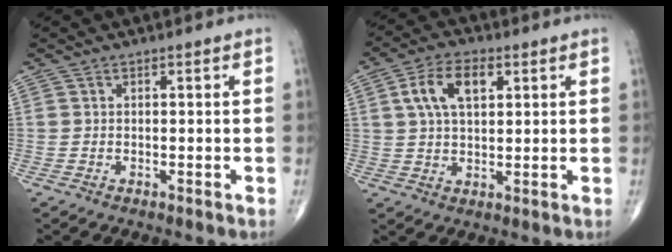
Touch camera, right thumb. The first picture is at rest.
{"total": 9.1, "force": [3.0, 4.9, 7.0], "torque": [-0.123, 0.005, 0.052]}